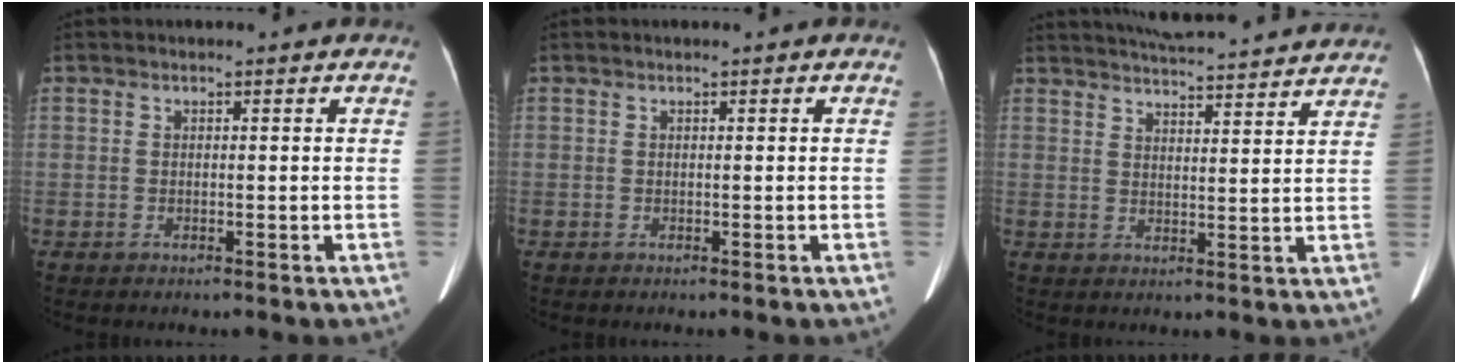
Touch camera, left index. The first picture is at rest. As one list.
[{"total": 0.0}, {"total": 17.6, "force": [16.5, 1.4, 6.1], "torque": [-0.093, 0.018, 0.215]}]